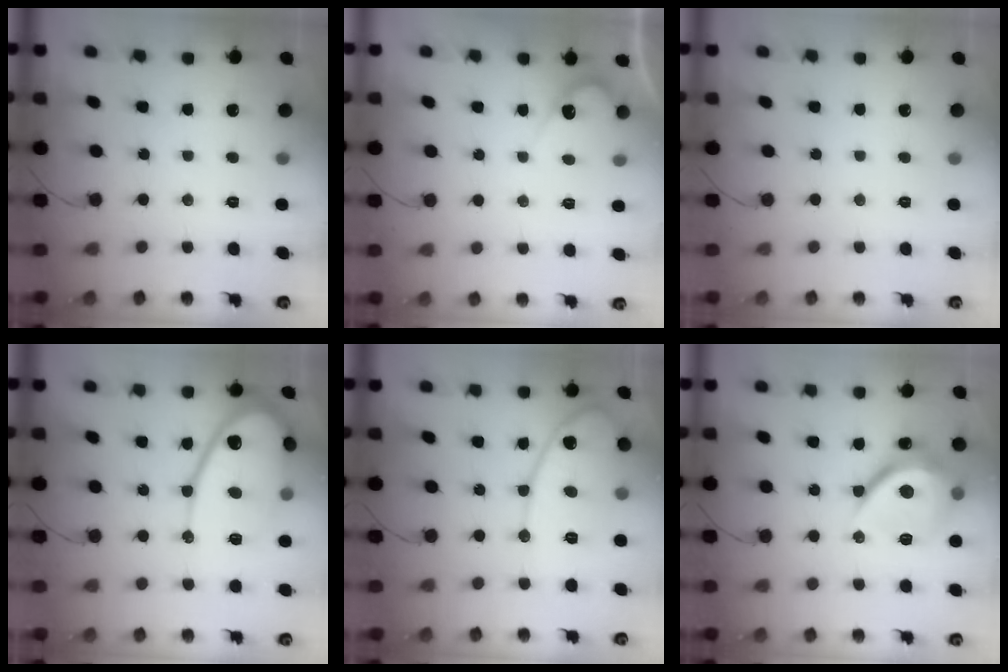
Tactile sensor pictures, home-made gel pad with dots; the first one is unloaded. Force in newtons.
{"total": 4.8, "press": 4.7, "slide": 0.3}
{"total": 0.0}
{"total": 15.9, "press": 15.9, "slide": 1.3}
{"total": 13.5, "press": 13.5, "slide": 1.2}
{"total": 13.4, "press": 13.3, "slide": 1.0}